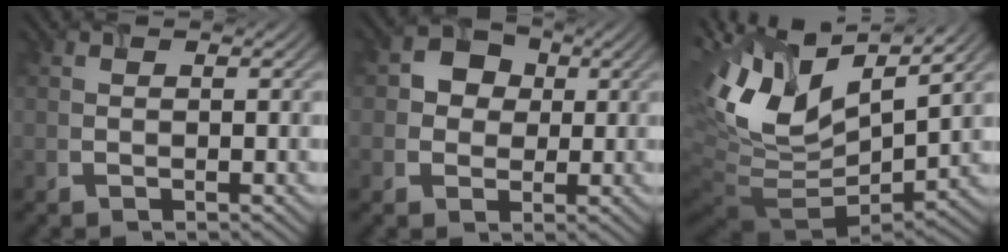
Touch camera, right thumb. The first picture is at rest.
{"total": 3.7, "force": [0.4, 3.5, 1.0], "torque": [-0.015, 0.005, 0.001]}
{"total": 13.8, "force": [3.9, 7.1, 11.2], "torque": [-0.242, -0.001, 0.082]}